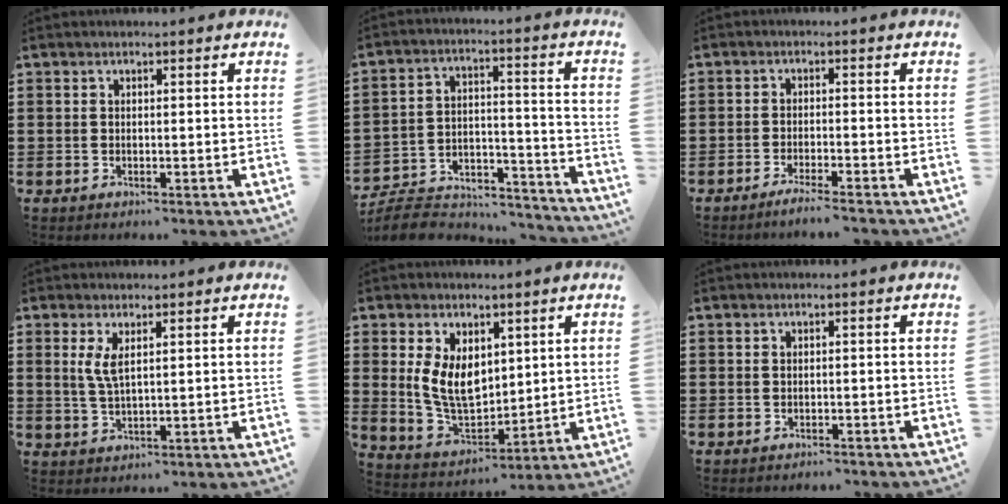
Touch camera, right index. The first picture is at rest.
{"total": 7.8, "force": [-7.2, 2.0, 2.1], "torque": [-0.042, 0.013, -0.143]}
{"total": 2.7, "force": [-2.4, -0.4, 1.1], "torque": [-0.017, 0.000, -0.046]}
{"total": 3.2, "force": [1.2, 0.8, 2.9], "torque": [-0.069, 0.000, 0.018]}
{"total": 8.2, "force": [2.3, 5.4, 5.7], "torque": [-0.128, 0.000, 0.042]}
{"total": 0.5, "force": [-0.5, -0.1, 0.0], "torque": [-0.001, 0.000, -0.012]}